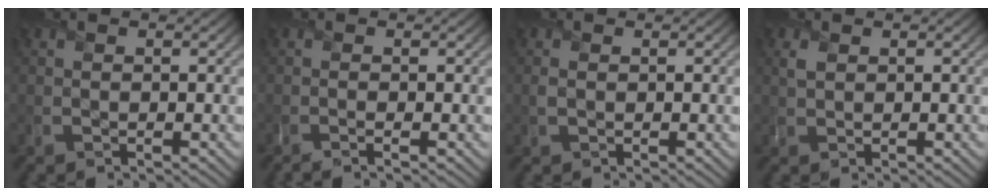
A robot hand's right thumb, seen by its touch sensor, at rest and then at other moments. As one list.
[{"total": 1.0, "force": [-0.3, 0.1, 1.0], "torque": [-0.014, 0.000, -0.014]}, {"total": 1.1, "force": [0.2, 0.7, 0.8], "torque": [-0.024, -0.001, 0.002]}, {"total": 1.3, "force": [0.7, 0.7, 0.8], "torque": [-0.022, 0.002, 0.014]}]